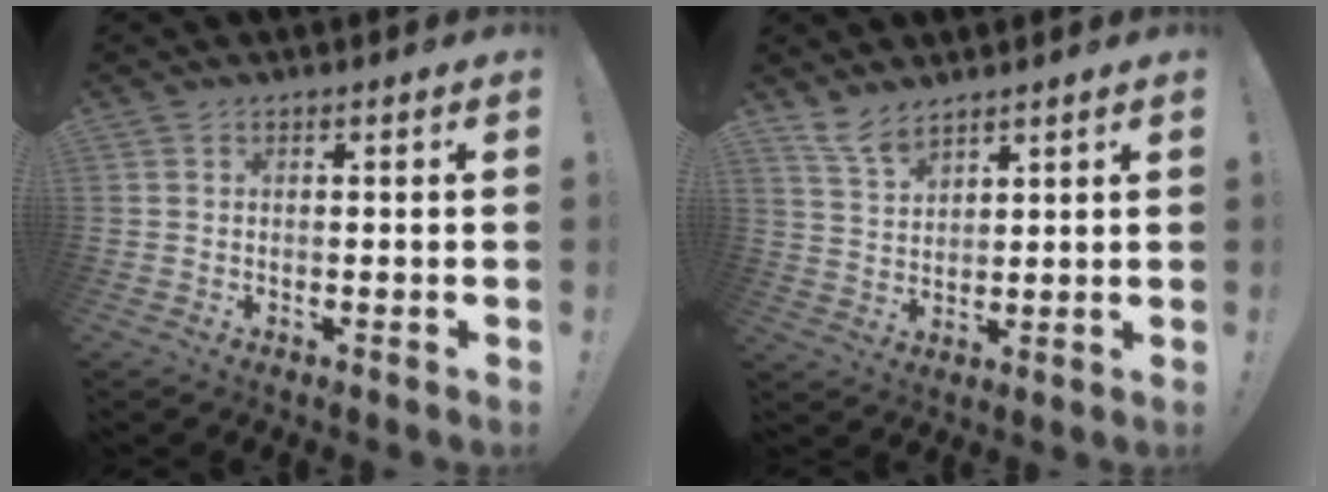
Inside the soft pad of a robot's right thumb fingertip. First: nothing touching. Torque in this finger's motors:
{"motor_torque": [0.19, 0.84, 0.58, 0.43, 0.00]}